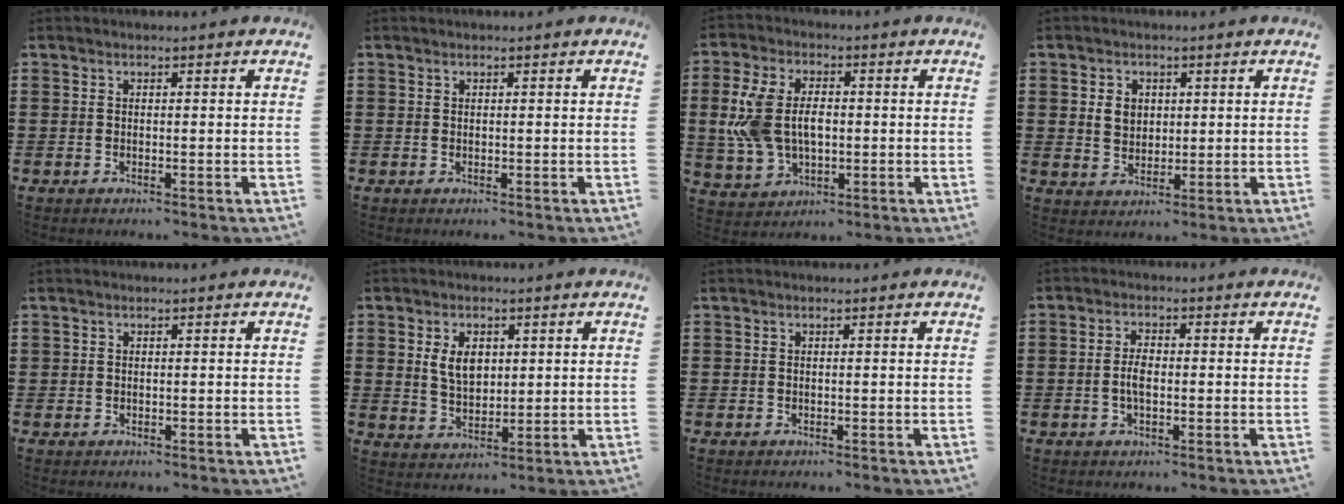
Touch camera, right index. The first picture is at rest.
{"total": 0.0}
{"total": 8.8, "force": [0.3, 5.8, 6.6], "torque": [-0.171, 0.006, -0.002]}
{"total": 3.6, "force": [0.8, 2.9, 1.9], "torque": [-0.048, 0.011, 0.013]}
{"total": 0.6, "force": [0.3, 0.5, 0.1], "torque": [-0.003, 0.003, 0.005]}
{"total": 5.0, "force": [1.4, 3.2, 3.7], "torque": [-0.073, 0.008, 0.022]}
{"total": 0.0}
{"total": 3.2, "force": [-0.4, 1.5, 2.9], "torque": [-0.062, 0.002, -0.010]}